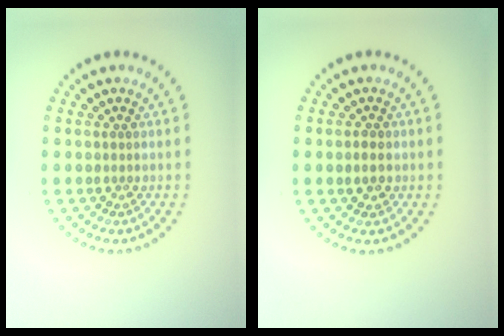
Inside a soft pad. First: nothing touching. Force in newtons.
{"total": 1.6, "press": 1.5, "slide": 0.3}